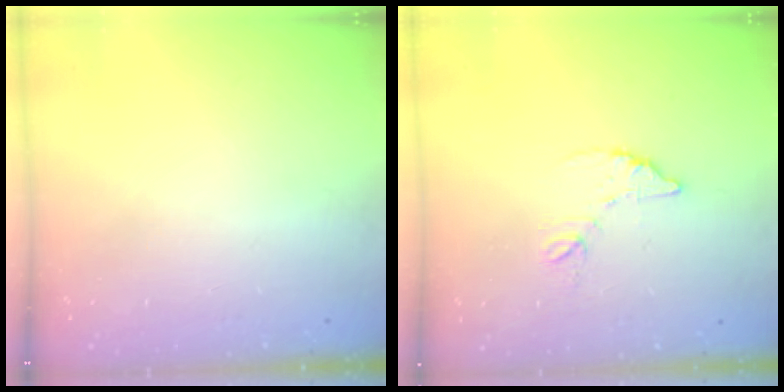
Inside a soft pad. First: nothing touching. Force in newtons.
{"total": 8.4, "press": 8.4, "slide": 0.6}